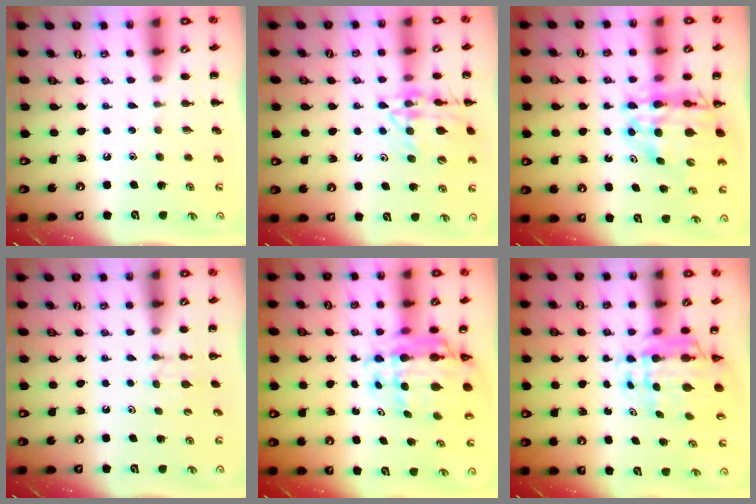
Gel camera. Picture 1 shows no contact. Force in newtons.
{"total": 15.6, "press": 15.5, "slide": 1.4}
{"total": 14.7, "press": 14.1, "slide": 4.1}
{"total": 2.9, "press": 2.7, "slide": 1.1}
{"total": 9.6, "press": 9.2, "slide": 2.7}
{"total": 7.9, "press": 7.5, "slide": 2.6}